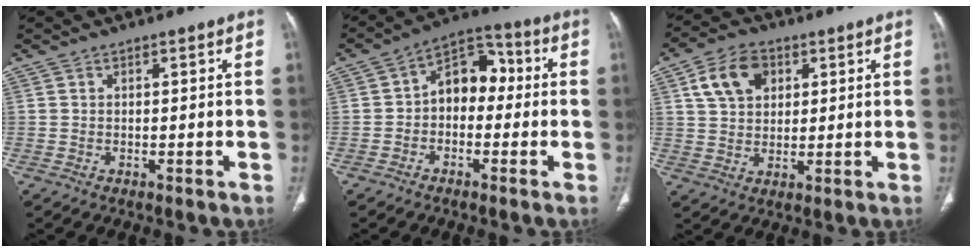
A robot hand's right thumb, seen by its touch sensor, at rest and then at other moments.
{"total": 9.1, "force": [-0.3, 6.4, 6.4], "torque": [-0.062, 0.039, -0.024]}
{"total": 9.4, "force": [3.6, 6.6, 5.6], "torque": [-0.083, -0.002, 0.063]}